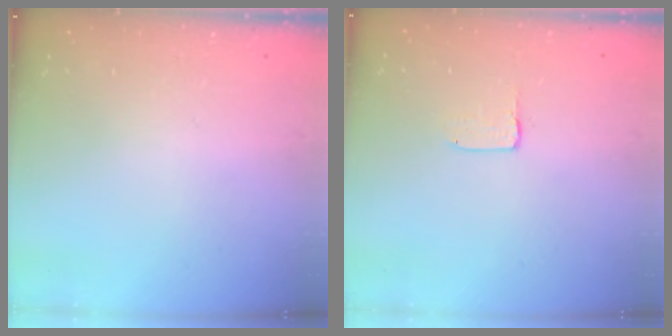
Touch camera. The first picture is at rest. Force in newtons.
{"total": 2.0, "press": 2.0, "slide": 0.0}